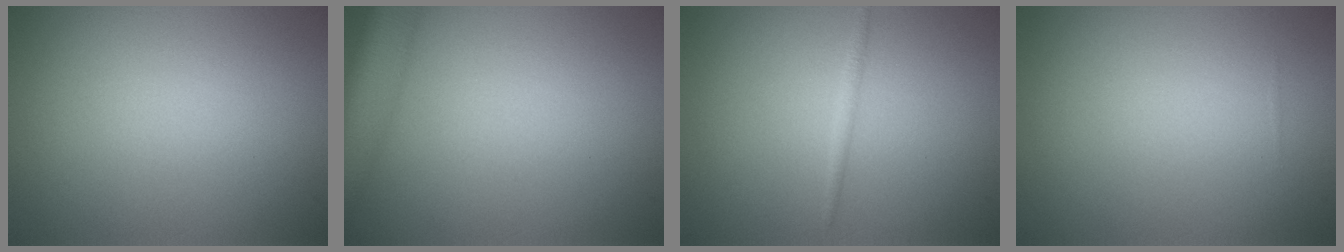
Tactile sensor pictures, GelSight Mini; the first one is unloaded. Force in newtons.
{"total": 6.9, "press": 6.9, "slide": 0.4}
{"total": 0.8, "press": 0.8, "slide": 0.0}
{"total": 0.0}